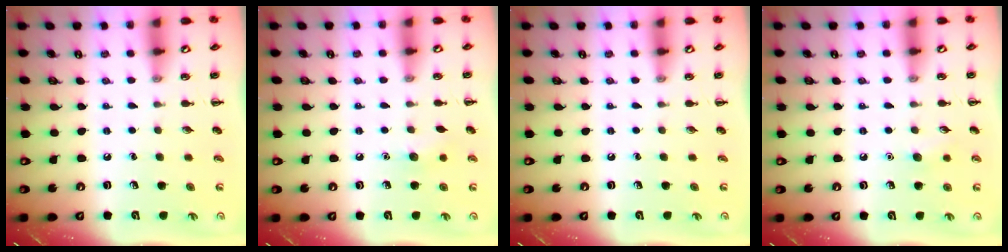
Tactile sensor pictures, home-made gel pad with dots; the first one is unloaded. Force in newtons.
{"total": 5.9, "press": 5.7, "slide": 1.4}
{"total": 0.0}
{"total": 5.2, "press": 5.0, "slide": 1.2}